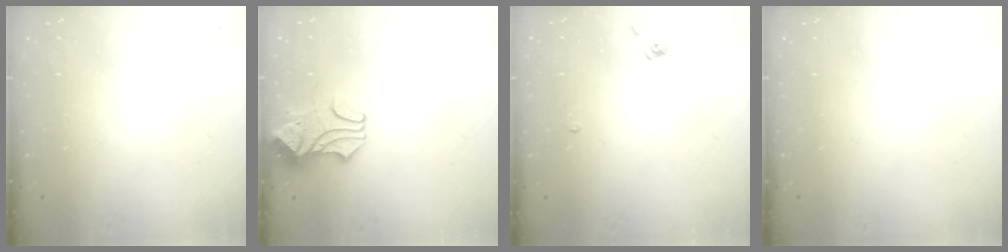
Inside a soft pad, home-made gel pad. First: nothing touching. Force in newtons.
{"total": 1.9, "press": 1.6, "slide": 1.0}
{"total": 2.3, "press": 2.3, "slide": 0.6}
{"total": 0.0}